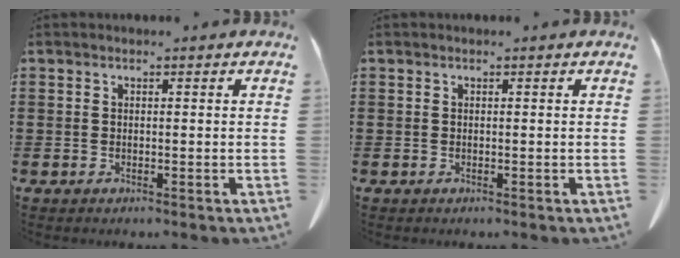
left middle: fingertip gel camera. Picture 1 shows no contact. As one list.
[{"total": 0.0}]